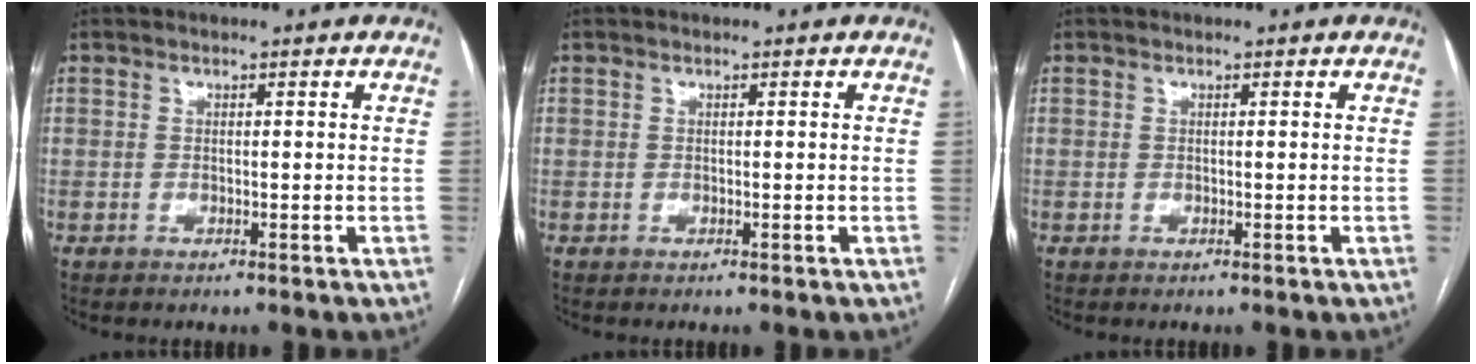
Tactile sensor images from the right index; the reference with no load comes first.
{"total": 0.0}
{"total": 0.0}